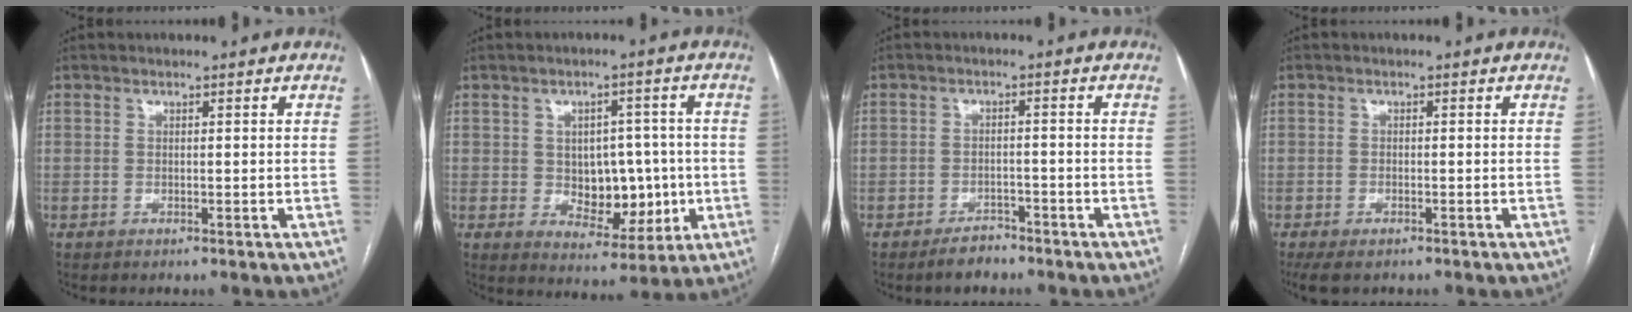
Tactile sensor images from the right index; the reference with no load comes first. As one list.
[{"total": 9.2, "force": [-0.7, 5.9, 7.0], "torque": [-0.092, 0.014, 0.002]}, {"total": 3.4, "force": [-2.9, 1.5, 1.2], "torque": [-0.020, 0.003, -0.043]}, {"total": 4.2, "force": [-3.0, 1.6, 2.4], "torque": [-0.045, -0.010, -0.047]}]